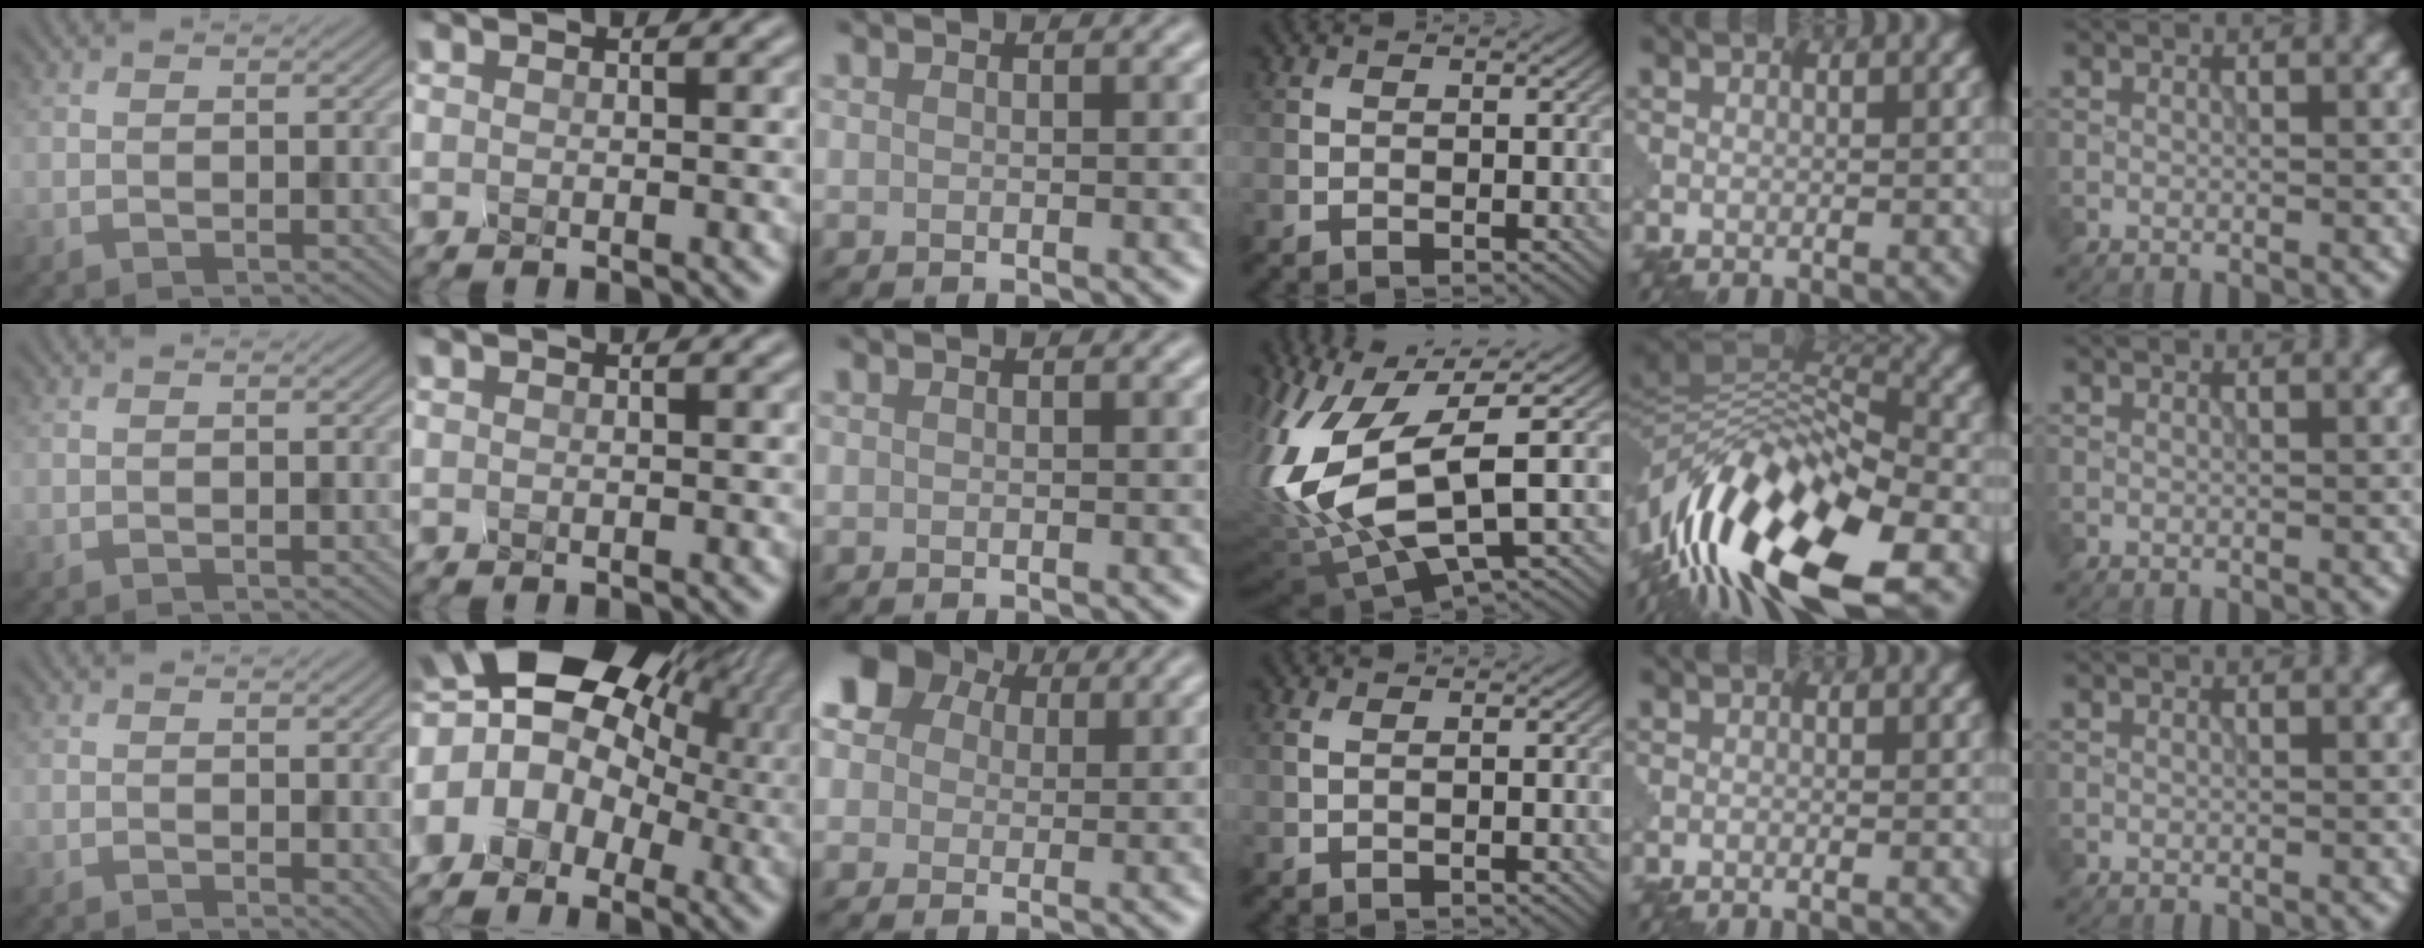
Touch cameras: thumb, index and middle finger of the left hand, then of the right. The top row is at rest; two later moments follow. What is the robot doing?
{"motion": "squeeze", "object": "hand grip exerciser"}